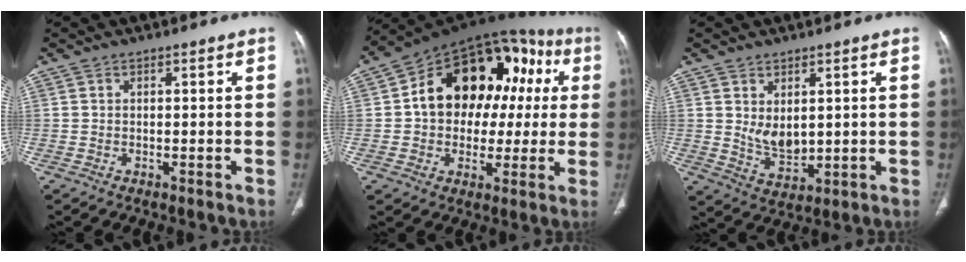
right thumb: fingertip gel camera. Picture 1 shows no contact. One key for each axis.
{"total": 22.9, "fx": 3.2, "fy": 15.9, "fz": 16.2, "tx": -0.190, "ty": 0.049, "tz": 0.046}
{"total": 5.8, "fx": 1.4, "fy": 3.4, "fz": 4.4, "tx": -0.063, "ty": -0.021, "tz": 0.041}